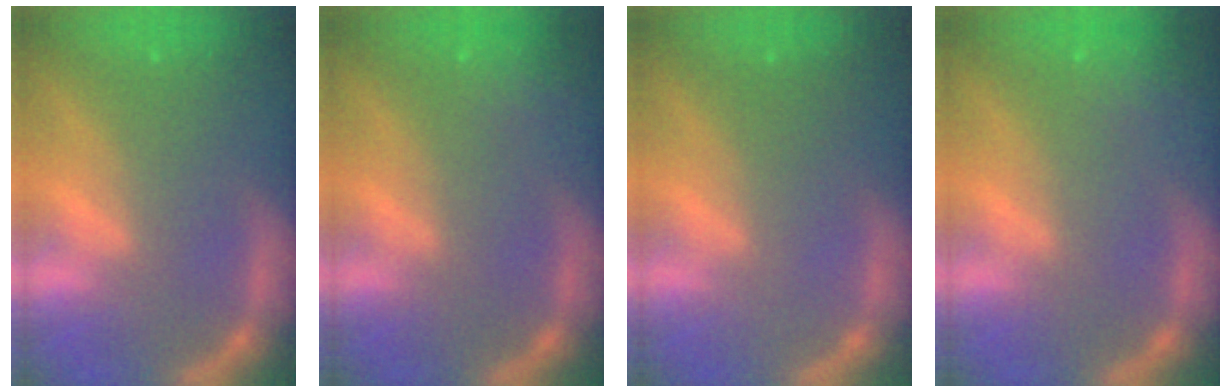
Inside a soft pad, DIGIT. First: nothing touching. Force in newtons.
{"total": 3.0}
{"total": 0.0}
{"total": 3.0}